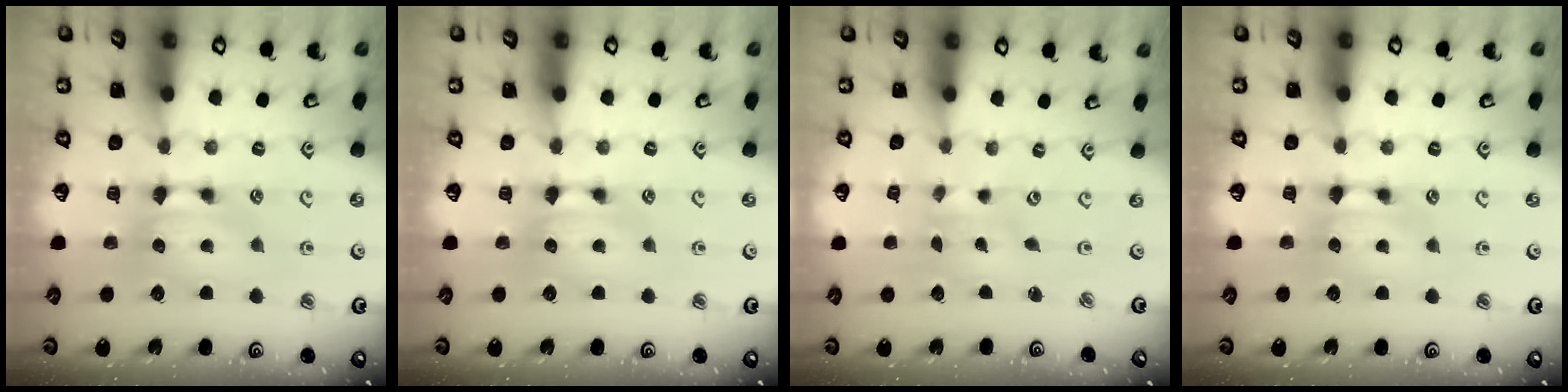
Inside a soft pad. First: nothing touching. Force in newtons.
{"total": 0.0}
{"total": 4.8, "press": 4.7, "slide": 0.7}
{"total": 0.0}